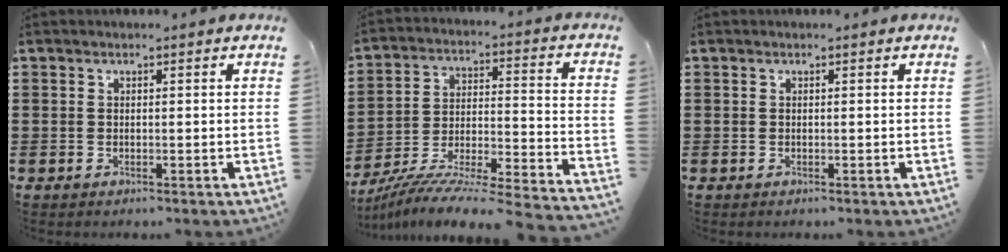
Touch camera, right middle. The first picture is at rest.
{"total": 7.4, "force": [-6.8, -0.8, 2.9], "torque": [-0.049, -0.013, -0.141]}
{"total": 0.0}